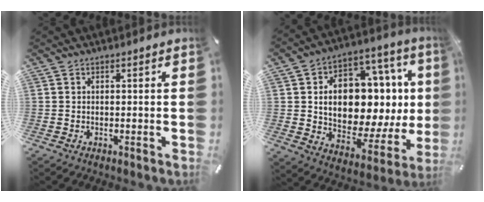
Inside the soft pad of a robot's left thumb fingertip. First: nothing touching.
{"total": 19.3, "force": [2.6, 12.2, 14.7], "torque": [-0.232, -0.037, 0.046]}